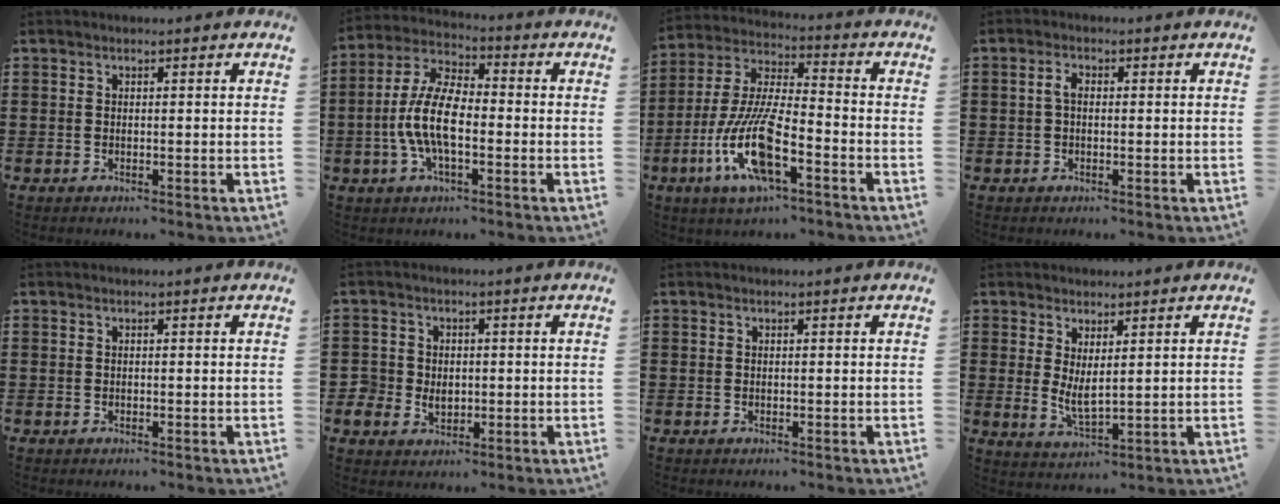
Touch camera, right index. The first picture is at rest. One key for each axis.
{"total": 9.7, "fx": -2.2, "fy": 4.1, "fz": 8.5, "tx": -0.200, "ty": -0.008, "tz": -0.050}
{"total": 12.9, "fx": -6.1, "fy": 3.4, "fz": 10.9, "tx": -0.245, "ty": -0.008, "tz": -0.122}
{"total": 2.1, "fx": -0.1, "fy": 1.1, "fz": 1.8, "tx": -0.043, "ty": 0.002, "tz": -0.005}
{"total": 0.0}
{"total": 3.5, "fx": -0.5, "fy": 3.3, "fz": 1.1, "tx": -0.033, "ty": 0.007, "tz": -0.013}
{"total": 0.0}
{"total": 3.5, "fx": 1.2, "fy": 1.3, "fz": 3.1, "tx": -0.069, "ty": -0.004, "tz": 0.022}